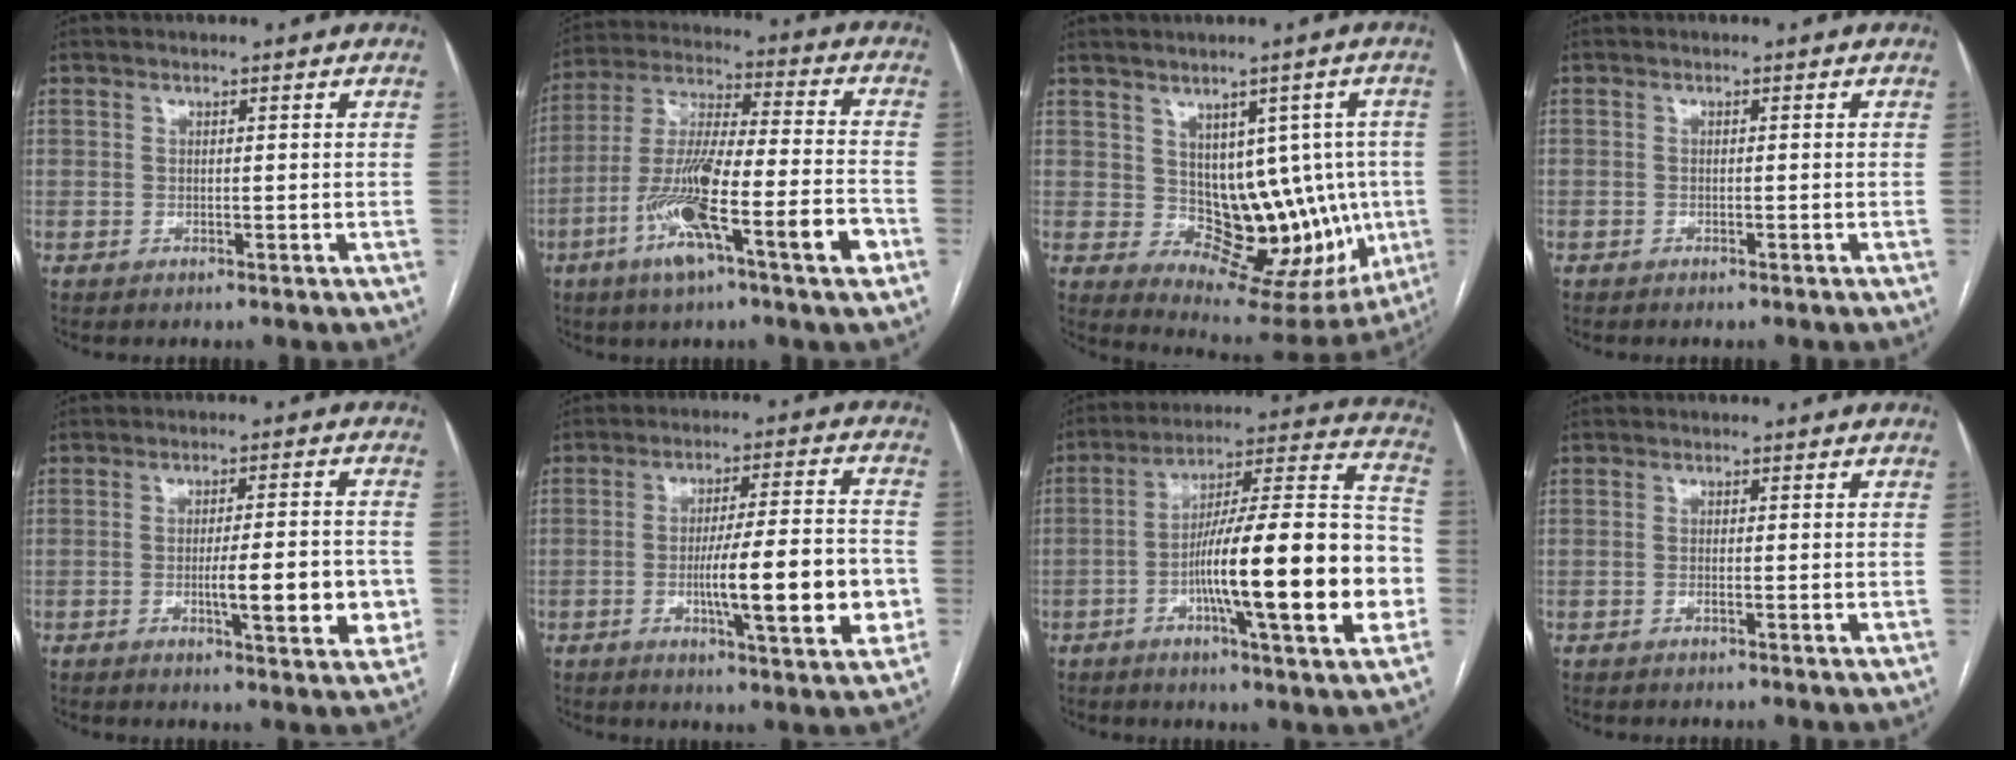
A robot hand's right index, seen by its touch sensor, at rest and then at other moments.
{"total": 17.6, "force": [-7.4, 1.4, 16.0], "torque": [-0.286, -0.002, -0.128]}
{"total": 12.5, "force": [0.3, 8.6, 9.1], "torque": [-0.089, 0.024, 0.031]}
{"total": 0.5, "force": [-0.5, 0.1, 0.2], "torque": [-0.006, 0.000, -0.009]}
{"total": 9.9, "force": [-2.2, 1.7, 9.5], "torque": [-0.130, 0.000, -0.027]}
{"total": 15.2, "force": [-3.3, 1.7, 14.8], "torque": [-0.224, 0.000, -0.048]}
{"total": 23.8, "force": [-5.6, 2.2, 23.0], "torque": [-0.311, 0.012, -0.088]}
{"total": 1.5, "force": [-0.4, 0.4, 1.4], "torque": [-0.024, -0.001, -0.006]}